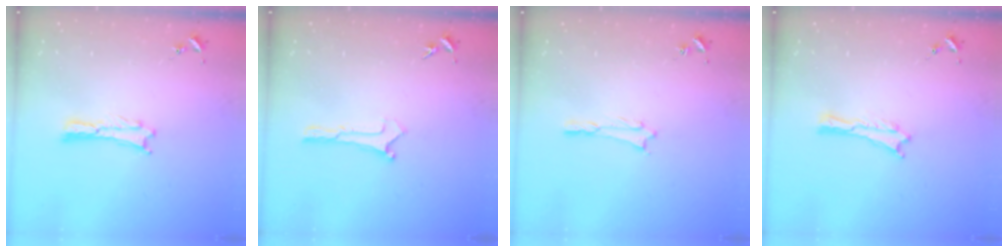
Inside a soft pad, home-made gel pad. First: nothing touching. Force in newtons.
{"total": 0.0}
{"total": 0.7, "press": 0.7, "slide": 0.1}
{"total": 0.0}